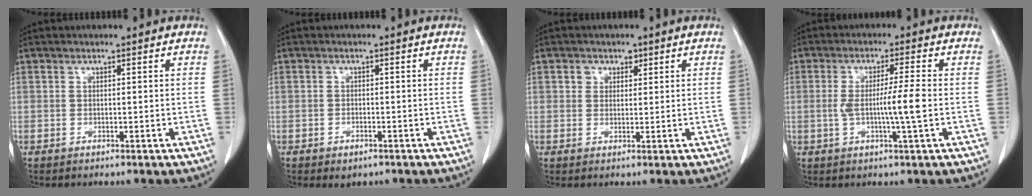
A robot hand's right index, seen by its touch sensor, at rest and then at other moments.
{"total": 2.0, "force": [-1.3, 1.1, 1.1], "torque": [-0.014, 0.000, -0.009]}
{"total": 2.2, "force": [1.1, 1.9, 0.5], "torque": [-0.002, 0.000, 0.012]}
{"total": 6.3, "force": [-0.8, -0.7, 6.2], "torque": [-0.112, -0.003, -0.013]}